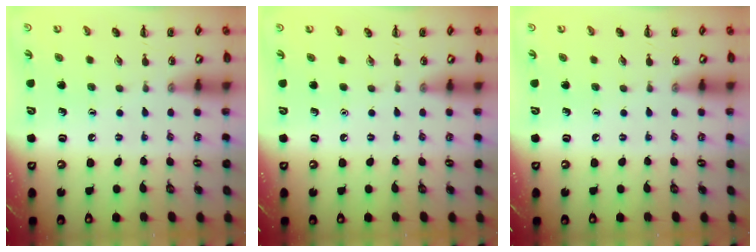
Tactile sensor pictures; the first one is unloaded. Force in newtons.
{"total": 0.0}
{"total": 0.0}